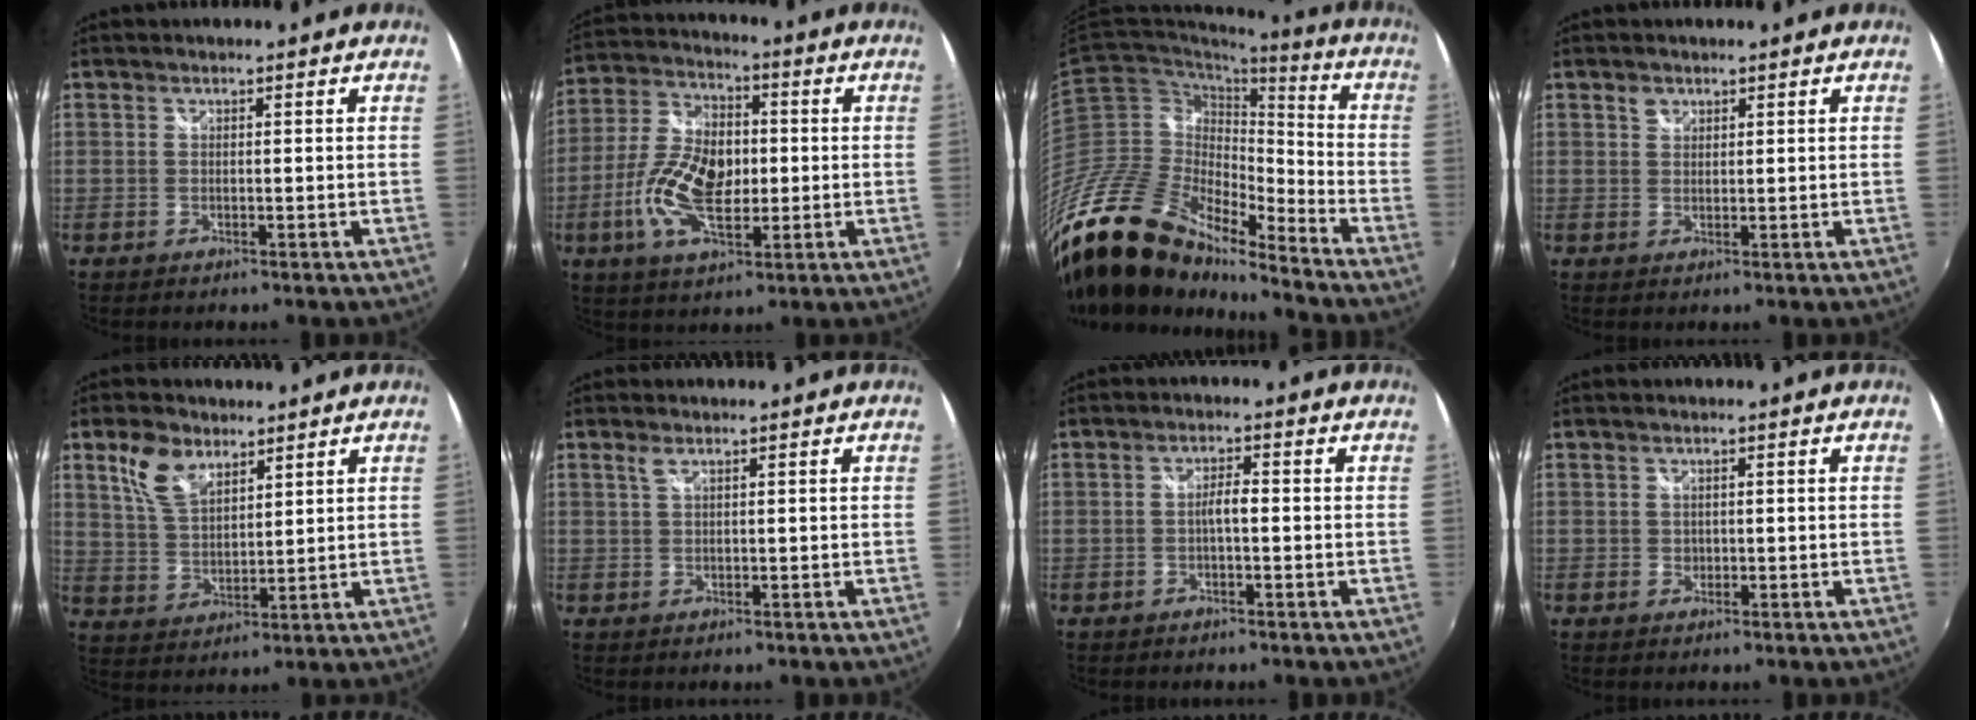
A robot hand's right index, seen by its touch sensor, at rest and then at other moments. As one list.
[{"total": 13.8, "force": [-2.3, 7.3, 11.5], "torque": [-0.239, 0.006, -0.046]}, {"total": 26.5, "force": [-21.1, 9.4, 12.9], "torque": [-0.249, -0.032, -0.386]}, {"total": 1.6, "force": [1.0, 1.2, 0.4], "torque": [-0.004, 0.003, 0.015]}, {"total": 8.5, "force": [5.1, 4.5, 5.0], "torque": [-0.098, 0.013, 0.105]}, {"total": 1.1, "force": [0.7, 0.1, 0.9], "torque": [-0.018, 0.002, 0.012]}, {"total": 2.3, "force": [-0.5, 0.5, 2.2], "torque": [-0.041, 0.007, -0.009]}, {"total": 1.7, "force": [-0.1, 1.6, 0.6], "torque": [-0.007, 0.000, -0.002]}]